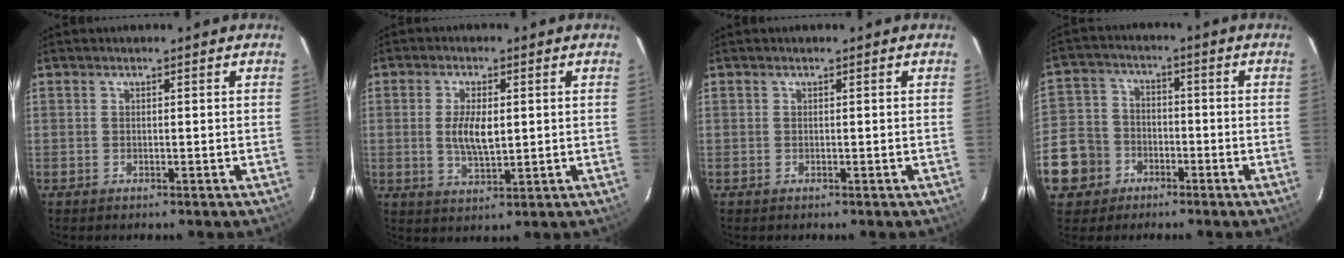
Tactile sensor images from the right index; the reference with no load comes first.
{"total": 6.3, "force": [0.5, 2.8, 5.6], "torque": [-0.107, -0.003, 0.012]}
{"total": 0.0}
{"total": 12.8, "force": [-4.9, 11.2, 3.9], "torque": [-0.138, 0.025, -0.077]}